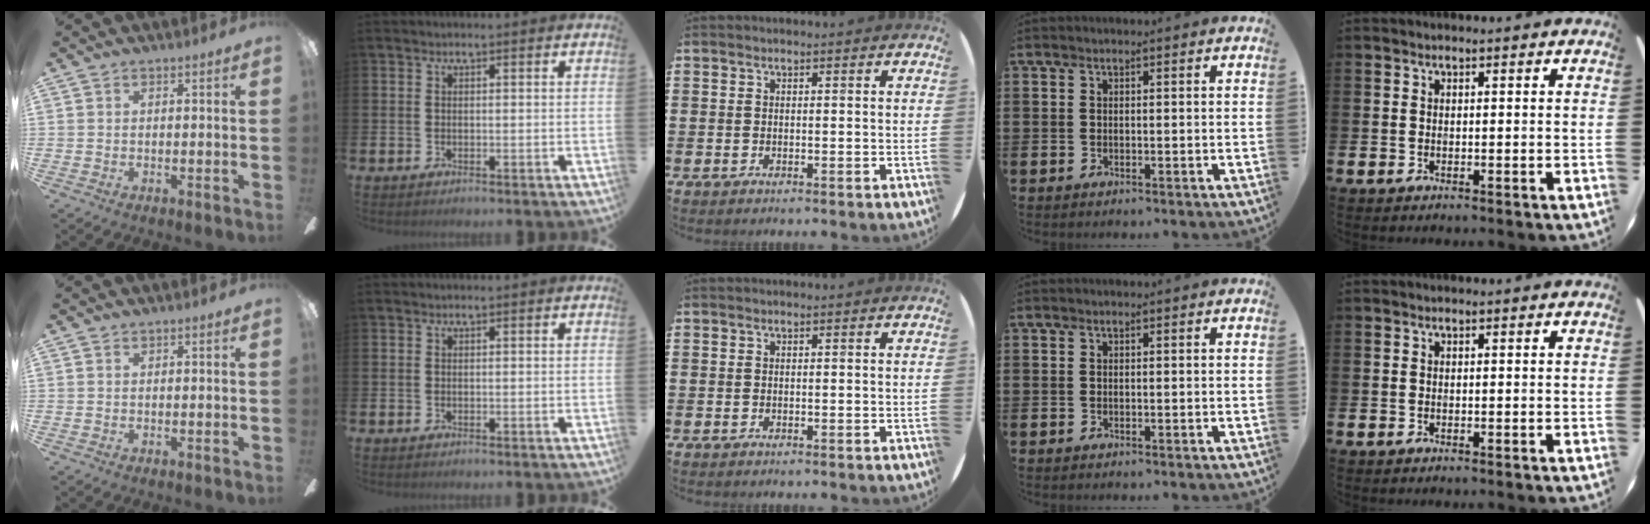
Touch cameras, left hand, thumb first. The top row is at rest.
{}